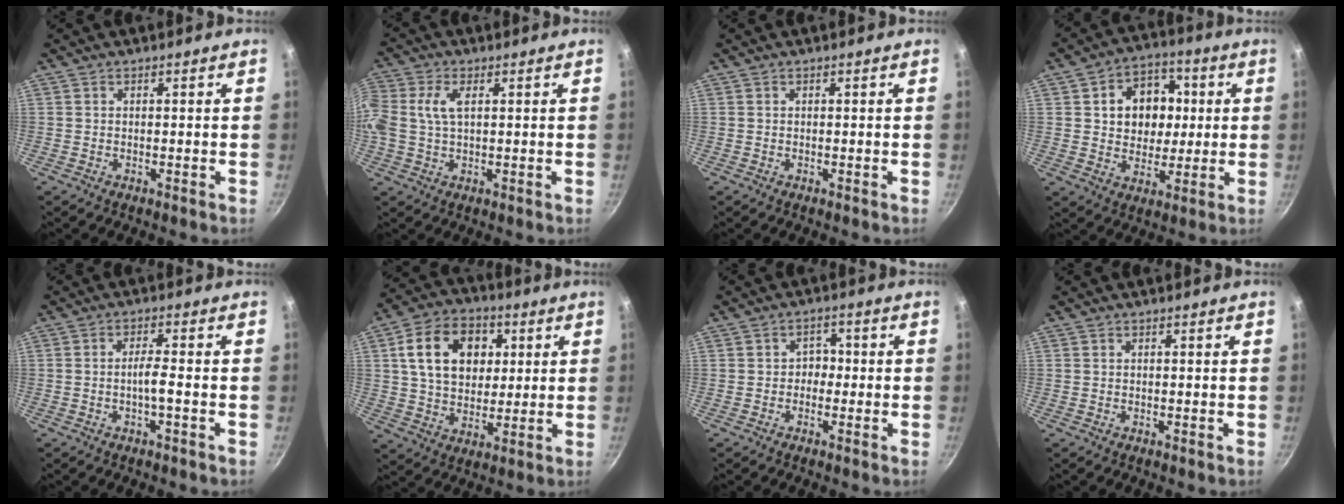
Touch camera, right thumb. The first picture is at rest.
{"total": 6.7, "force": [1.4, 4.0, 5.2], "torque": [-0.108, 0.012, 0.020]}
{"total": 0.0}
{"total": 12.9, "force": [2.1, 10.5, 7.3], "torque": [-0.066, 0.006, 0.032]}
{"total": 4.7, "force": [-1.7, 0.4, 4.3], "torque": [-0.088, 0.022, -0.034]}
{"total": 15.5, "force": [3.9, 11.4, 9.8], "torque": [-0.139, 0.005, 0.060]}
{"total": 2.8, "force": [-0.7, 2.4, 1.2], "torque": [0.010, 0.011, -0.015]}
{"total": 0.0}